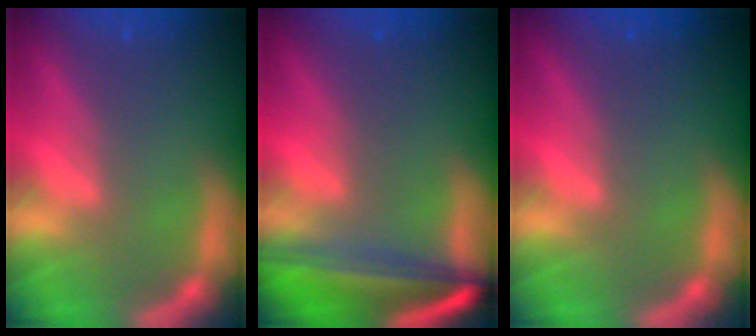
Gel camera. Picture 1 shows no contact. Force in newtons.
{"total": 9.6}
{"total": 0.0}